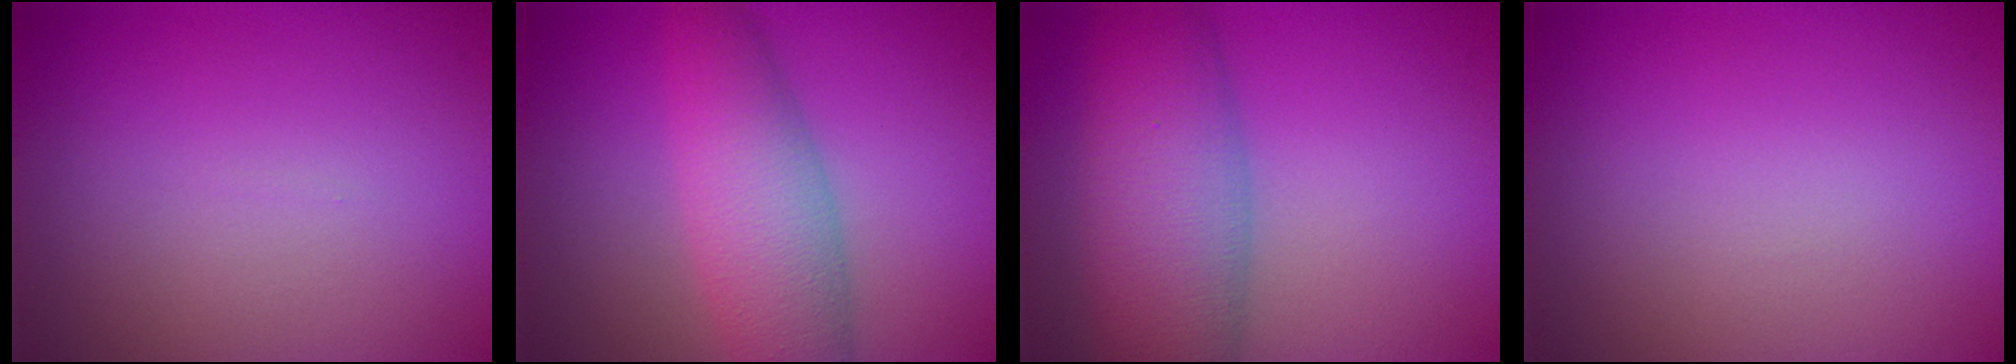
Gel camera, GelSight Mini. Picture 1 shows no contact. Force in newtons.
{"total": 5.3, "press": 5.3, "slide": 0.2}
{"total": 8.0, "press": 8.0, "slide": 0.2}
{"total": 0.0}